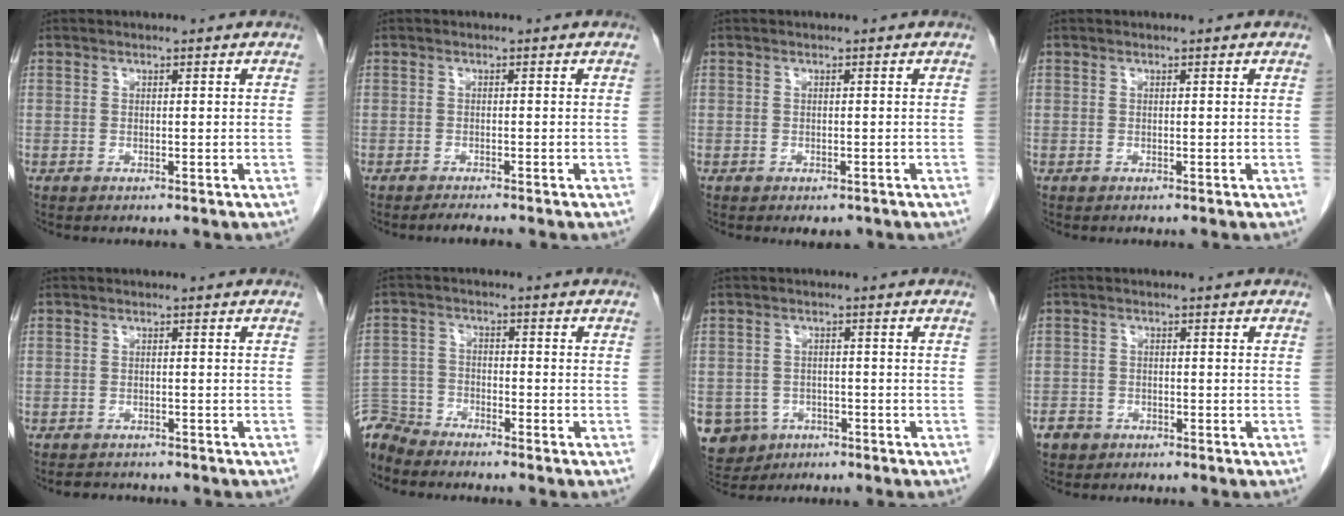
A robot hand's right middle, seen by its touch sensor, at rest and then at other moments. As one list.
[{"total": 1.6, "force": [-1.4, -0.3, 0.6], "torque": [-0.016, -0.007, -0.022]}, {"total": 1.8, "force": [-1.2, 1.0, 0.9], "torque": [-0.008, -0.002, -0.006]}, {"total": 0.0}, {"total": 3.3, "force": [-3.0, 1.2, 0.6], "torque": [-0.011, -0.004, -0.038]}, {"total": 5.3, "force": [-5.3, 0.5, -0.5], "torque": [0.012, -0.006, -0.103]}, {"total": 6.4, "force": [-3.3, 5.4, 0.7], "torque": [-0.019, 0.005, -0.046]}, {"total": 2.5, "force": [-1.7, 1.8, 0.4], "torque": [-0.010, 0.006, -0.029]}]